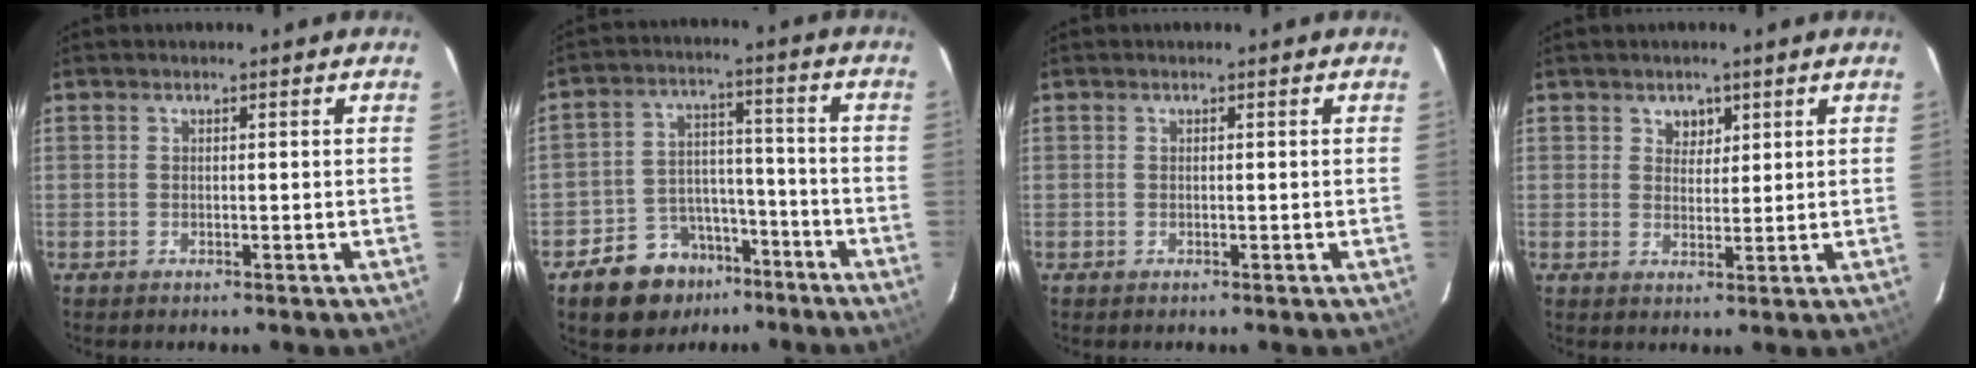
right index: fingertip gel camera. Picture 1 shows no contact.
{"total": 11.1, "force": [-7.4, 7.8, 2.9], "torque": [-0.068, 0.040, -0.103]}
{"total": 0.0}
{"total": 2.9, "force": [1.6, 2.3, 0.7], "torque": [-0.003, 0.001, 0.027]}